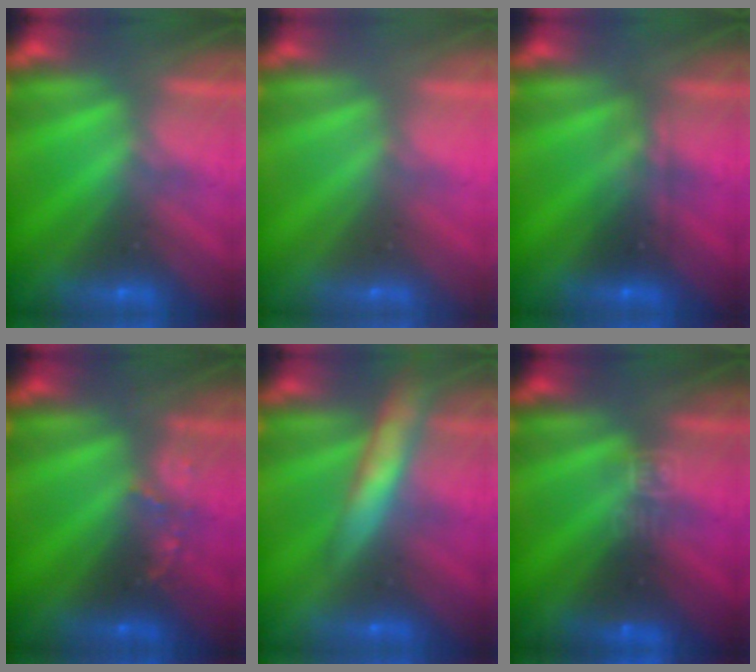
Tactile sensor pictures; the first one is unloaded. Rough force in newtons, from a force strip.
{"total": 2.8}
{"total": 2.3}
{"total": 2.5}
{"total": 9.1}
{"total": 2.9}